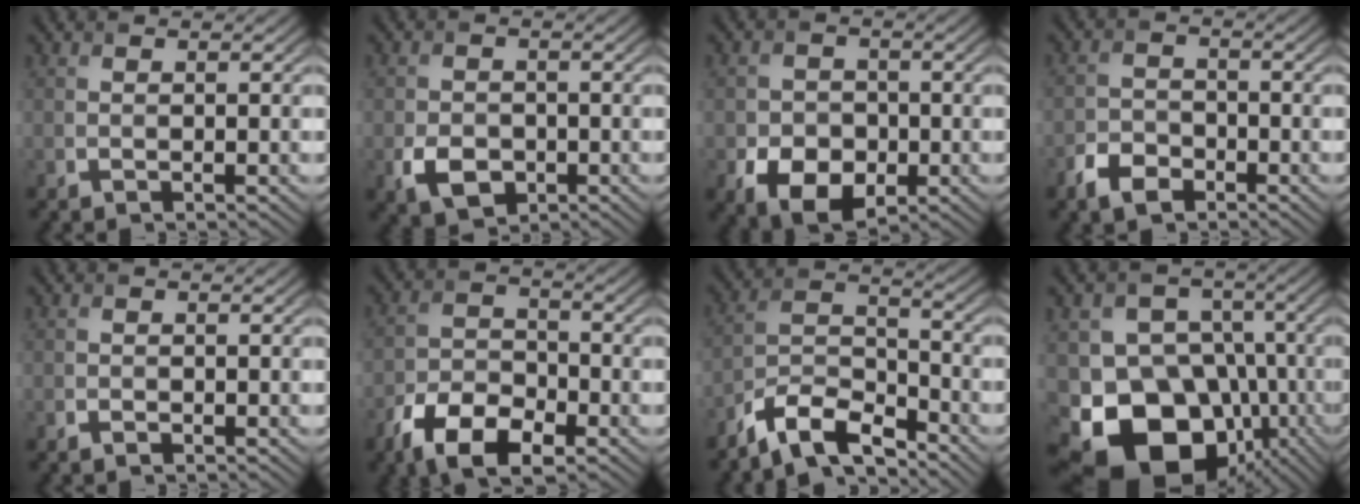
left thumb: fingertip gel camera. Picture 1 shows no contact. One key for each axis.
{"total": 4.1, "fx": -1.5, "fy": 3.1, "fz": 2.3, "tx": -0.051, "ty": -0.013, "tz": -0.028}
{"total": 6.9, "fx": -2.6, "fy": 5.1, "fz": 3.8, "tx": -0.077, "ty": -0.021, "tz": -0.046}
{"total": 3.9, "fx": -2.6, "fy": 2.4, "fz": 1.7, "tx": -0.034, "ty": -0.004, "tz": -0.061}
{"total": 0.7, "fx": -0.4, "fy": 0.4, "fz": 0.3, "tx": -0.006, "ty": -0.004, "tz": -0.006}
{"total": 9.1, "fx": -5.6, "fy": 4.7, "fz": 5.4, "tx": -0.107, "ty": -0.012, "tz": -0.109}
{"total": 8.3, "fx": -6.7, "fy": 2.6, "fz": 4.0, "tx": -0.076, "ty": 0.001, "tz": -0.145}
{"total": 17.5, "fx": -7.1, "fy": 13.7, "fz": 8.2, "tx": -0.157, "ty": -0.024, "tz": -0.114}